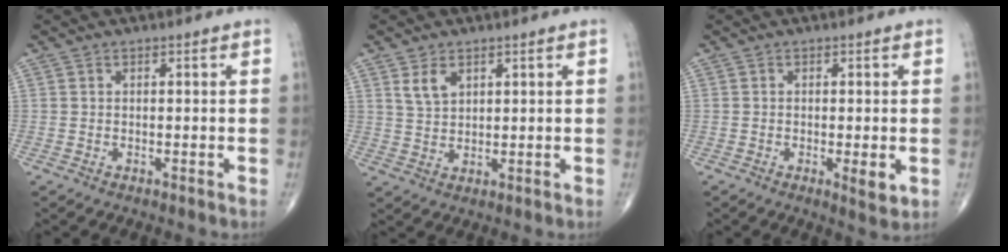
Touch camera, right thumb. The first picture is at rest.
{"total": 4.1, "force": [2.2, 2.4, 2.5], "torque": [-0.039, -0.013, 0.047]}
{"total": 3.2, "force": [-0.7, 0.9, 3.0], "torque": [-0.049, -0.010, -0.013]}